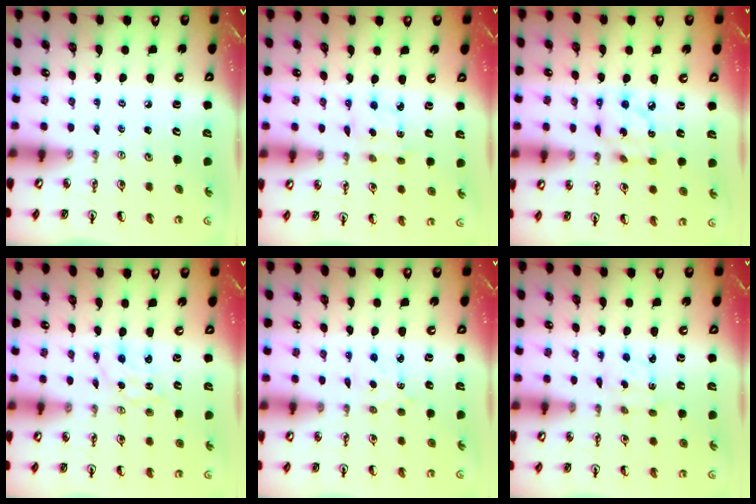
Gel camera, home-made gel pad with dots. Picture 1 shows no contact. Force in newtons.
{"total": 1.8, "press": 1.7, "slide": 0.6}
{"total": 9.5, "press": 9.5, "slide": 0.5}
{"total": 0.6, "press": 0.4, "slide": 0.4}
{"total": 2.3, "press": 2.3, "slide": 0.2}
{"total": 2.8, "press": 2.8, "slide": 0.5}